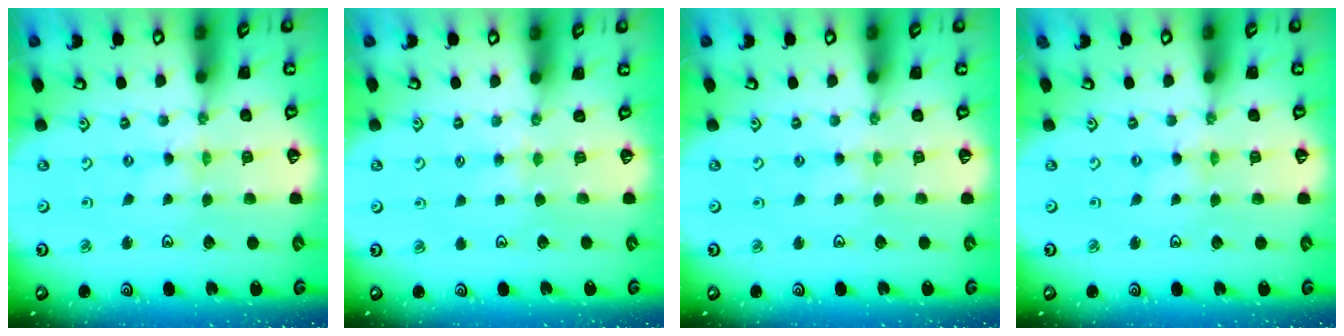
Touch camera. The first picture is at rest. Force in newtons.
{"total": 3.1, "press": 3.0, "slide": 0.4}
{"total": 2.1, "press": 2.1, "slide": 0.2}
{"total": 0.0}